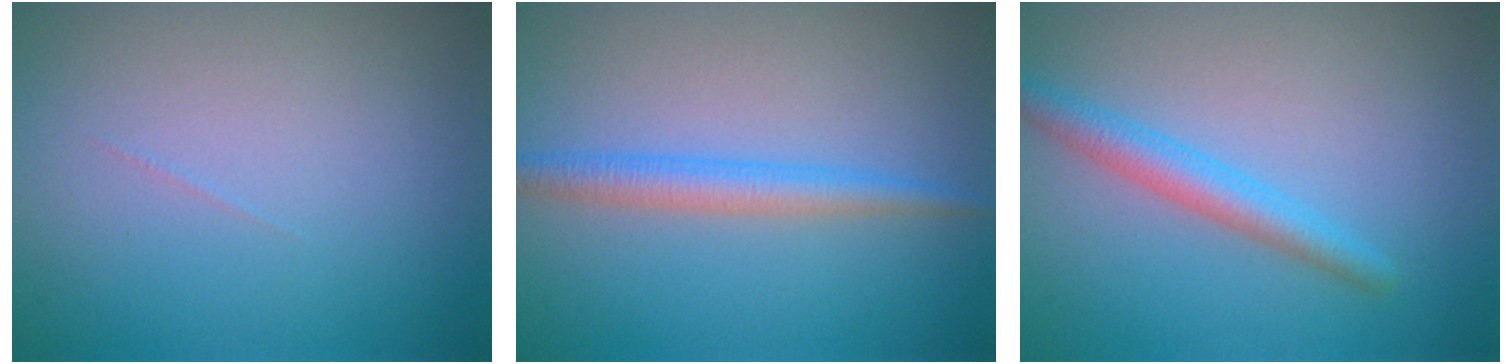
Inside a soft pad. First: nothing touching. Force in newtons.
{"total": 2.5, "press": 2.5, "slide": 0.1}
{"total": 2.7, "press": 2.7, "slide": 0.1}